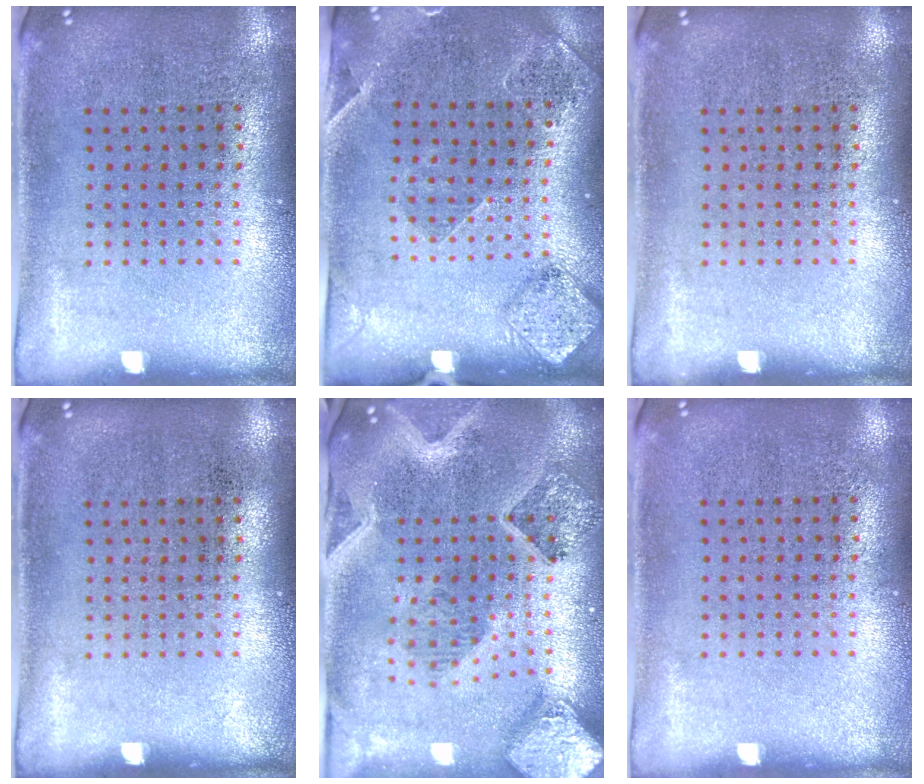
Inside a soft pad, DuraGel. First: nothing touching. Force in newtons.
{"total": 1.6, "press": 1.5, "slide": 0.3}
{"total": 0.0}
{"total": 0.0}
{"total": 3.2, "press": 2.7, "slide": 1.6}
{"total": 0.0}